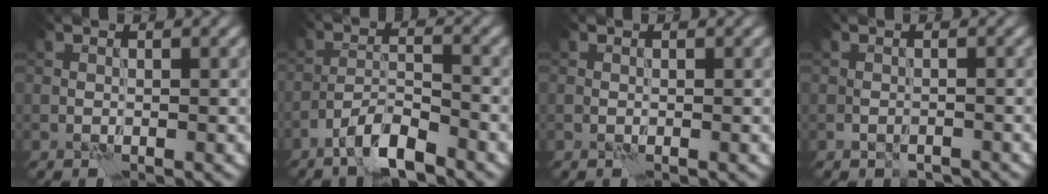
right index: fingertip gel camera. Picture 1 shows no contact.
{"total": 3.9, "force": [-3.0, 0.6, 2.5], "torque": [-0.044, 0.006, -0.064]}
{"total": 0.0}
{"total": 1.3, "force": [-1.1, 0.6, 0.2], "torque": [-0.005, -0.002, -0.019]}